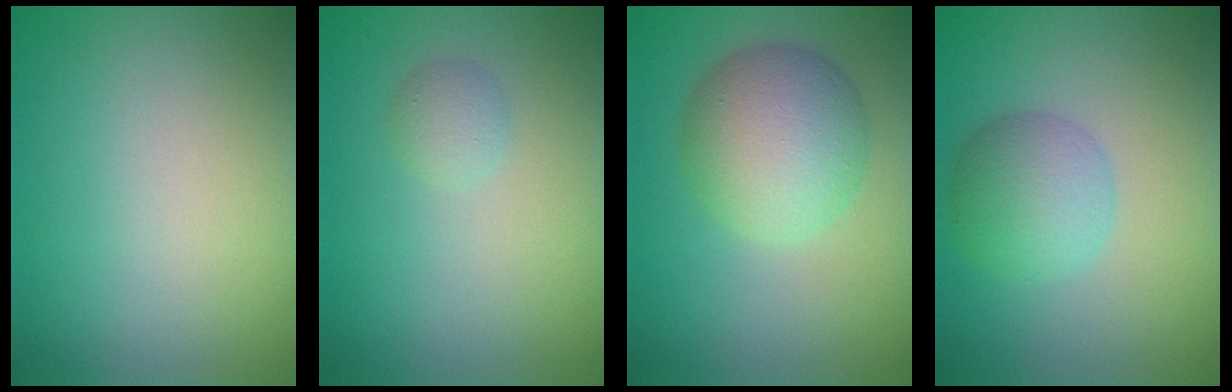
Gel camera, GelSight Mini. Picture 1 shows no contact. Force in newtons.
{"total": 1.3, "press": 1.3, "slide": 0.0}
{"total": 6.9, "press": 6.9, "slide": 0.3}
{"total": 4.0, "press": 4.0, "slide": 0.0}